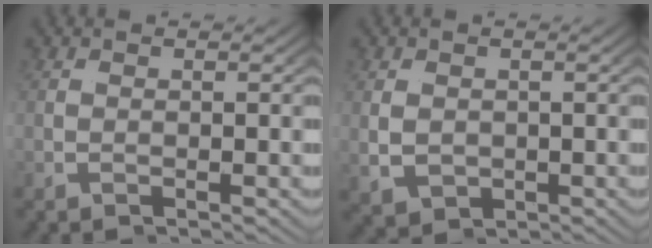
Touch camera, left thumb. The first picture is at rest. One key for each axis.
{"total": 1.7, "fx": 0.2, "fy": 1.3, "fz": 1.1, "tx": -0.010, "ty": -0.003, "tz": 0.008}